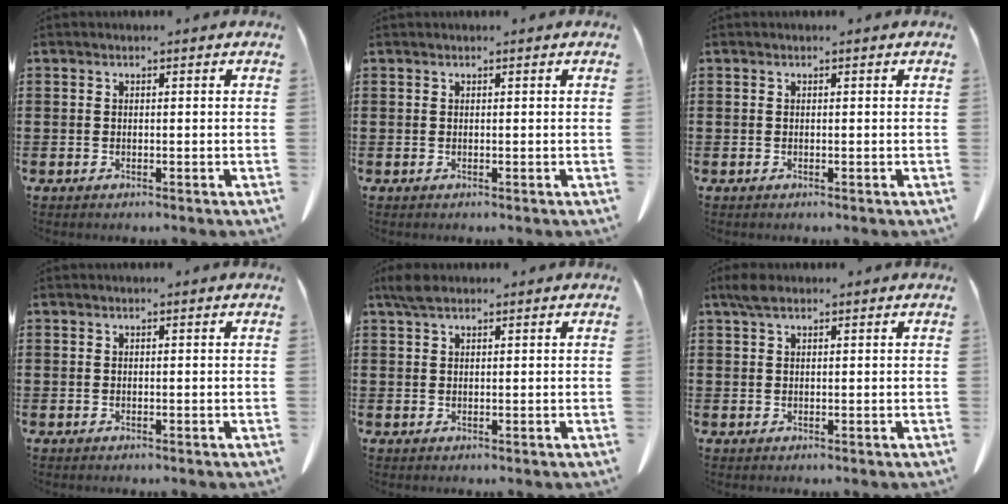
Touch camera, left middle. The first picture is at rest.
{"total": 0.0}
{"total": 0.0}
{"total": 0.0}
{"total": 2.5, "force": [1.6, 1.0, 1.7], "torque": [-0.038, 0.004, 0.030]}
{"total": 2.1, "force": [1.3, 0.8, 1.4], "torque": [-0.031, 0.004, 0.024]}